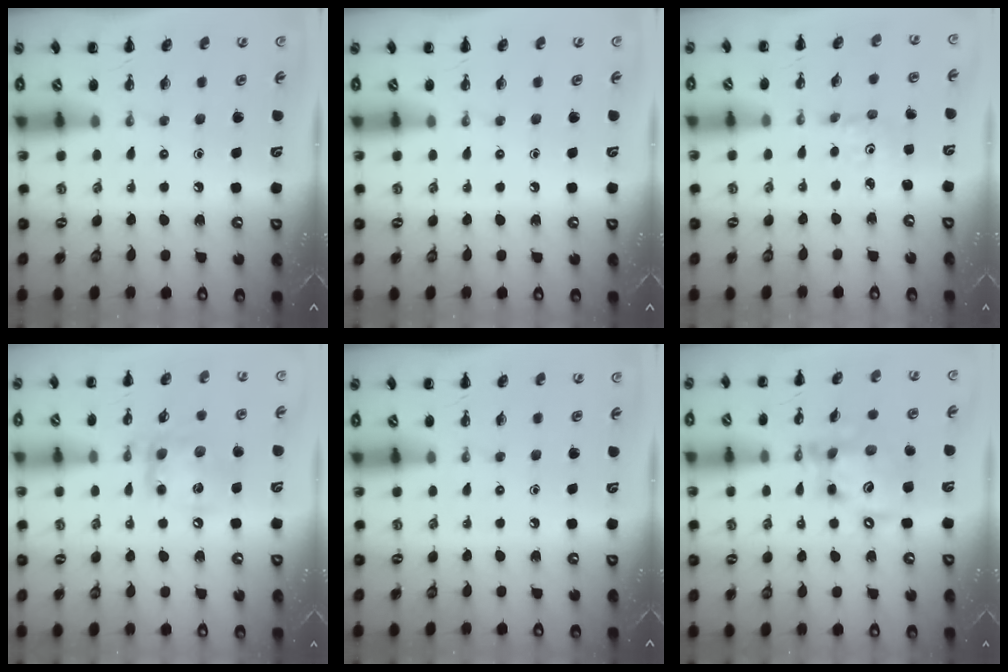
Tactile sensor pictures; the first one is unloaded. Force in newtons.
{"total": 0.0}
{"total": 0.9, "press": 0.9, "slide": 0.3}
{"total": 14.1, "press": 13.9, "slide": 1.9}
{"total": 0.0}
{"total": 15.1, "press": 14.6, "slide": 3.6}